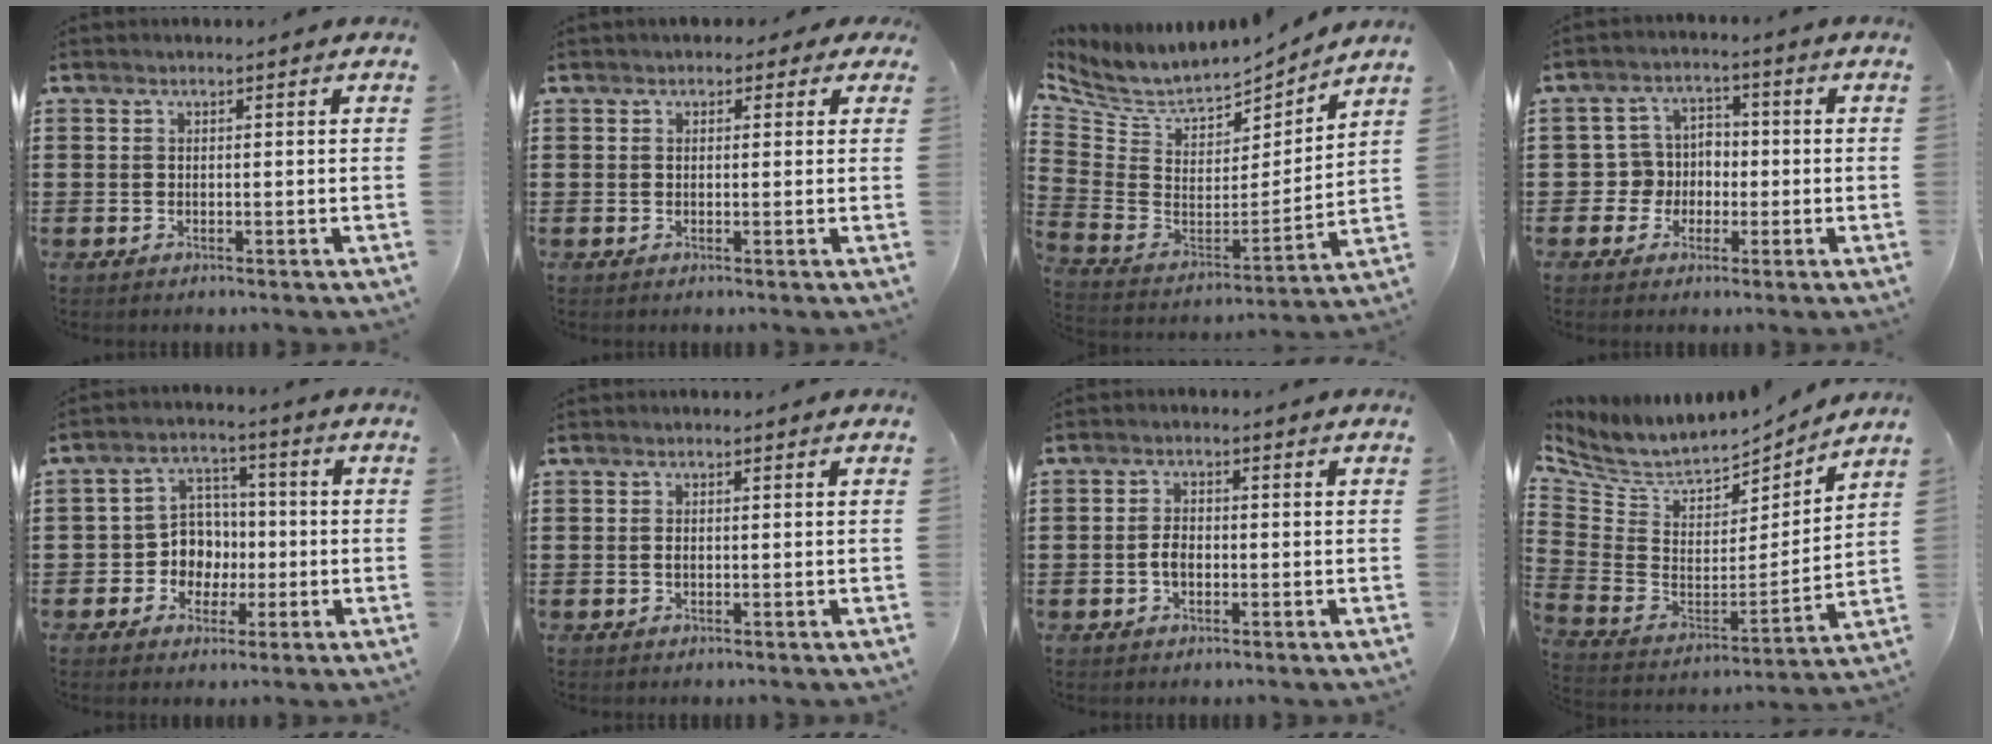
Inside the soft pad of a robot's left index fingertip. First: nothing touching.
{"total": 1.4, "force": [0.4, 1.3, 0.5], "torque": [-0.008, 0.007, 0.003]}
{"total": 6.2, "force": [5.7, 1.9, 1.8], "torque": [-0.070, -0.050, 0.096]}
{"total": 4.7, "force": [-1.1, 4.5, 1.0], "torque": [-0.039, 0.013, -0.024]}
{"total": 6.5, "force": [-0.8, 6.1, 1.9], "torque": [-0.064, 0.012, -0.017]}
{"total": 0.7, "force": [-0.1, 0.4, 0.5], "torque": [-0.013, -0.002, -0.002]}
{"total": 2.5, "force": [-0.6, 1.5, 1.9], "torque": [-0.053, -0.001, -0.016]}
{"total": 6.2, "force": [5.6, 2.0, 1.8], "torque": [-0.070, -0.049, 0.095]}